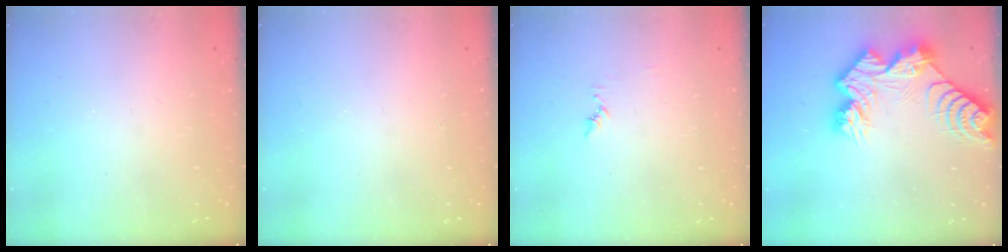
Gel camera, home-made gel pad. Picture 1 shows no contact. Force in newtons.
{"total": 1.7, "press": 1.7, "slide": 0.2}
{"total": 4.4, "press": 4.4, "slide": 0.4}
{"total": 13.4, "press": 13.4, "slide": 1.1}